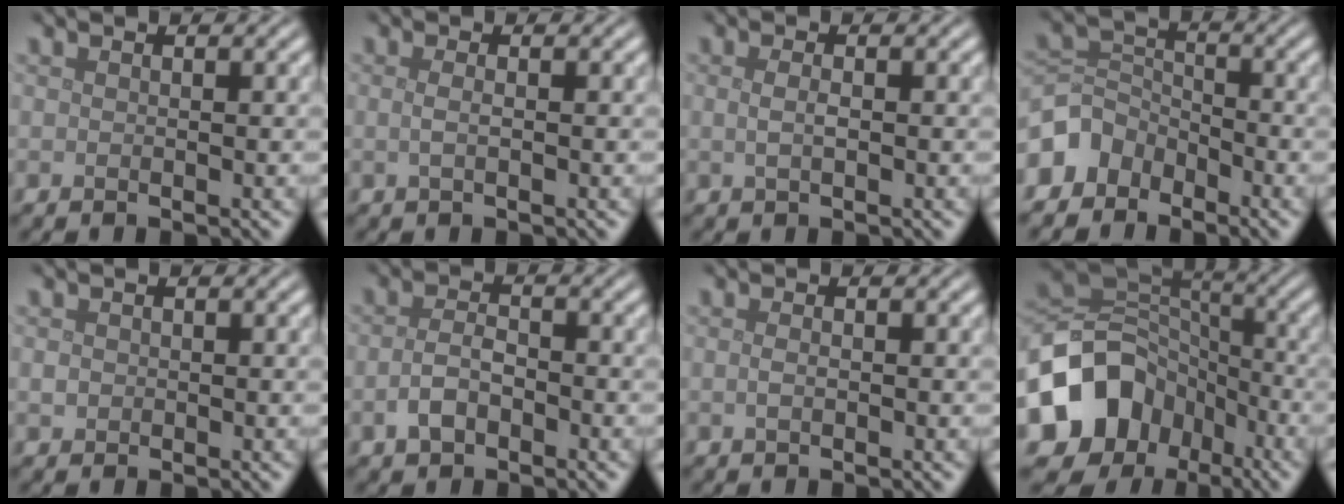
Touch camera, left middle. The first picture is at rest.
{"total": 1.1, "force": [0.0, 0.4, 1.0], "torque": [-0.020, 0.000, -0.004]}
{"total": 1.2, "force": [0.0, 0.4, 1.1], "torque": [-0.025, -0.001, 0.000]}
{"total": 3.8, "force": [-2.7, 2.6, 0.5], "torque": [-0.010, 0.004, -0.066]}
{"total": 0.8, "force": [-0.1, 0.7, 0.2], "torque": [-0.003, -0.003, -0.003]}
{"total": 2.5, "force": [-1.1, 1.5, 1.7], "torque": [-0.038, 0.001, -0.023]}
{"total": 0.8, "force": [-0.1, 0.4, 0.7], "torque": [-0.017, -0.002, -0.003]}
{"total": 11.7, "force": [-5.2, 9.2, 5.0], "torque": [-0.101, -0.002, -0.101]}